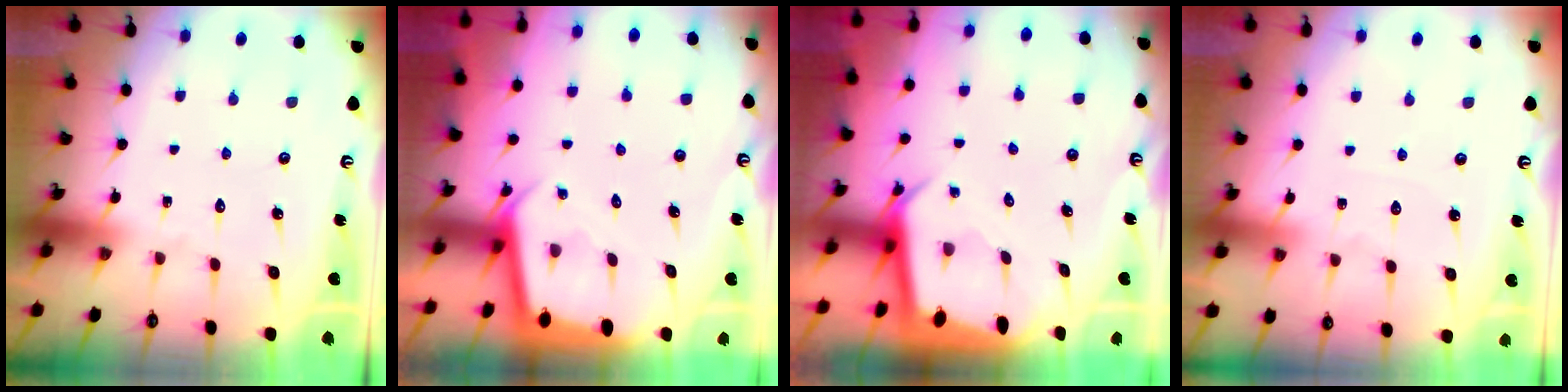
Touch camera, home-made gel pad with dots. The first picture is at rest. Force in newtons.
{"total": 2.5, "press": 2.5, "slide": 0.1}
{"total": 3.5, "press": 3.5, "slide": 0.3}
{"total": 2.0, "press": 2.0, "slide": 0.3}